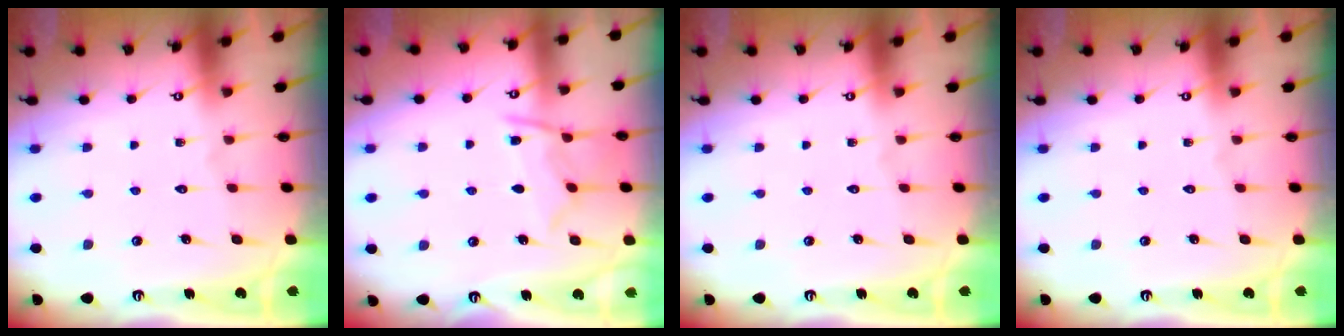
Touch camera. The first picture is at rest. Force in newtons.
{"total": 9.4, "press": 9.3, "slide": 0.9}
{"total": 0.0}
{"total": 0.0}